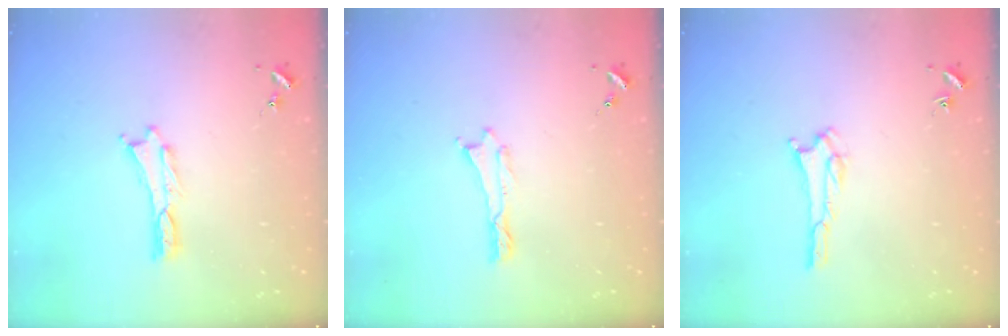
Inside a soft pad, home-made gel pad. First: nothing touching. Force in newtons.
{"total": 0.0}
{"total": 1.9, "press": 1.9, "slide": 0.2}